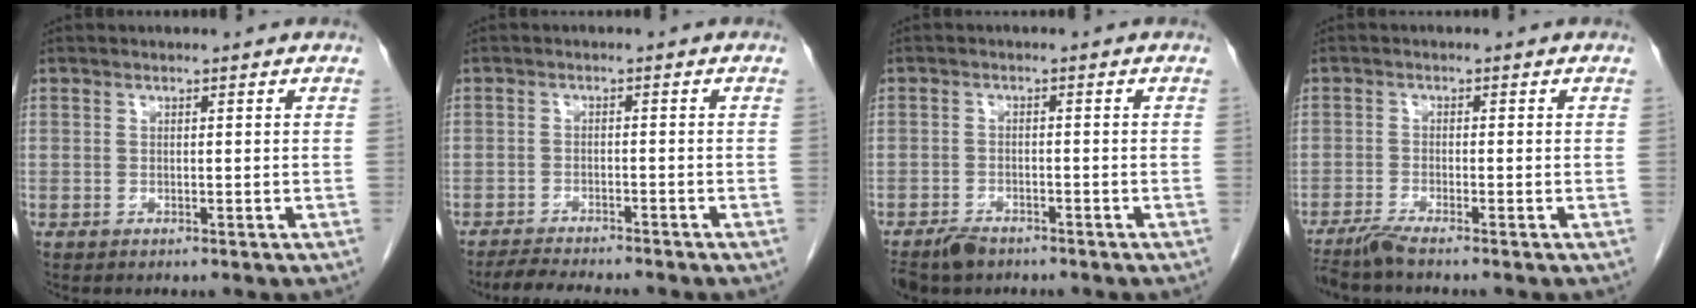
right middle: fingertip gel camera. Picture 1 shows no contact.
{"total": 6.1, "force": [-5.6, 0.1, 2.4], "torque": [-0.035, -0.014, -0.090]}
{"total": 4.6, "force": [-3.7, 2.1, 1.8], "torque": [-0.035, -0.006, -0.063]}
{"total": 3.3, "force": [-2.8, -0.6, 1.5], "torque": [-0.036, -0.010, -0.060]}